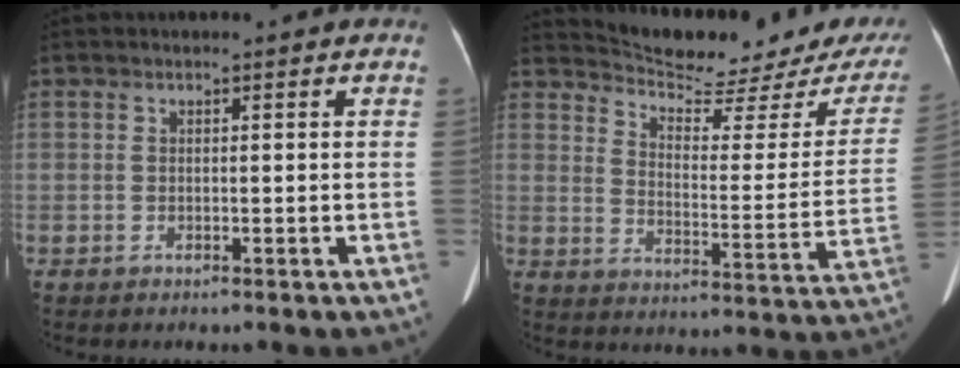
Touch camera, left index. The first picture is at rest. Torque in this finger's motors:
{"motor_torque": [0.15, -0.45, 0.00, 0.00]}